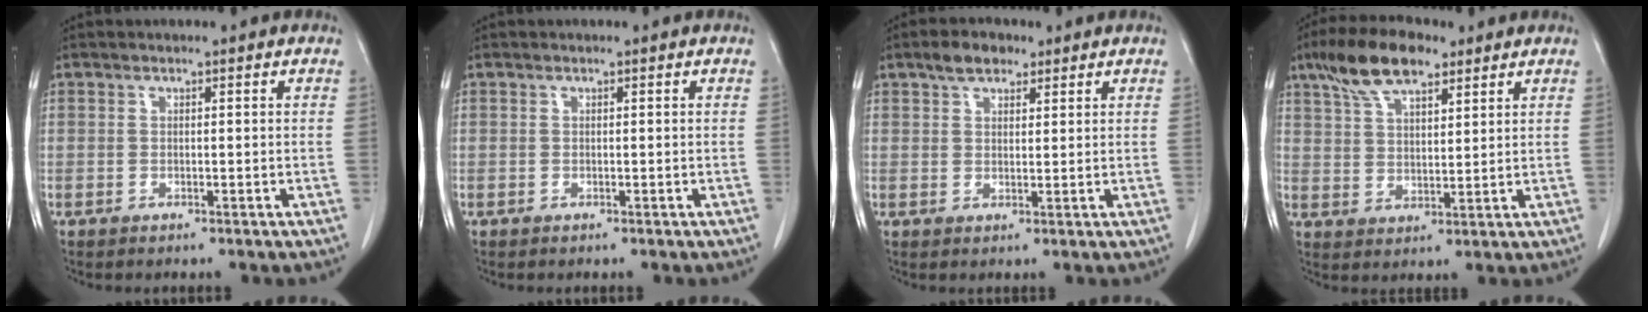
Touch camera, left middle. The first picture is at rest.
{"total": 0.0}
{"total": 4.0, "force": [2.8, 2.1, 1.9], "torque": [-0.037, 0.009, 0.050]}
{"total": 9.9, "force": [6.8, 3.7, 6.2], "torque": [-0.123, 0.020, 0.126]}